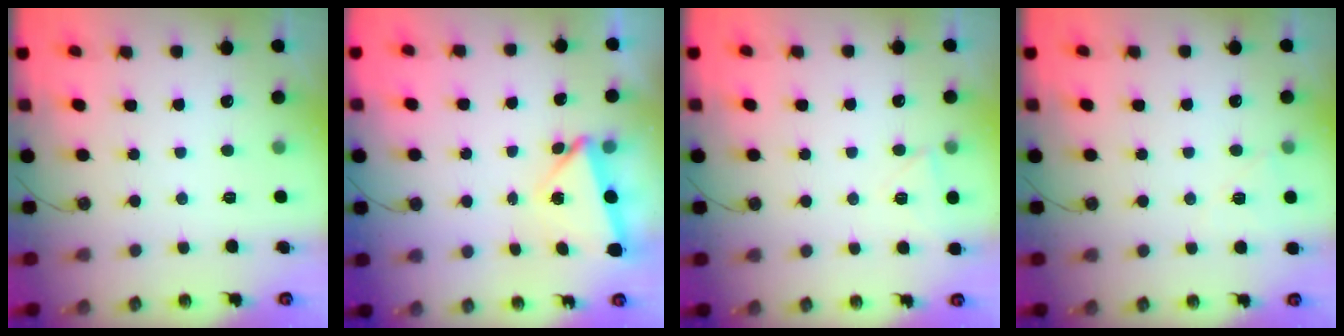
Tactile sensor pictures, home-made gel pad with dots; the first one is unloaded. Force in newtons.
{"total": 3.9, "press": 3.0, "slide": 2.5}
{"total": 4.9, "press": 4.9, "slide": 0.3}
{"total": 5.8, "press": 5.6, "slide": 1.6}